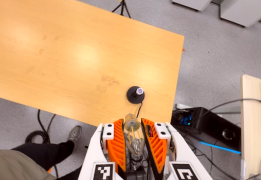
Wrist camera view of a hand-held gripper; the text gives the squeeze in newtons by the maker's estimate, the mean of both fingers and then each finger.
{"total": 20.6, "left": 21.9, "right": 19.3}